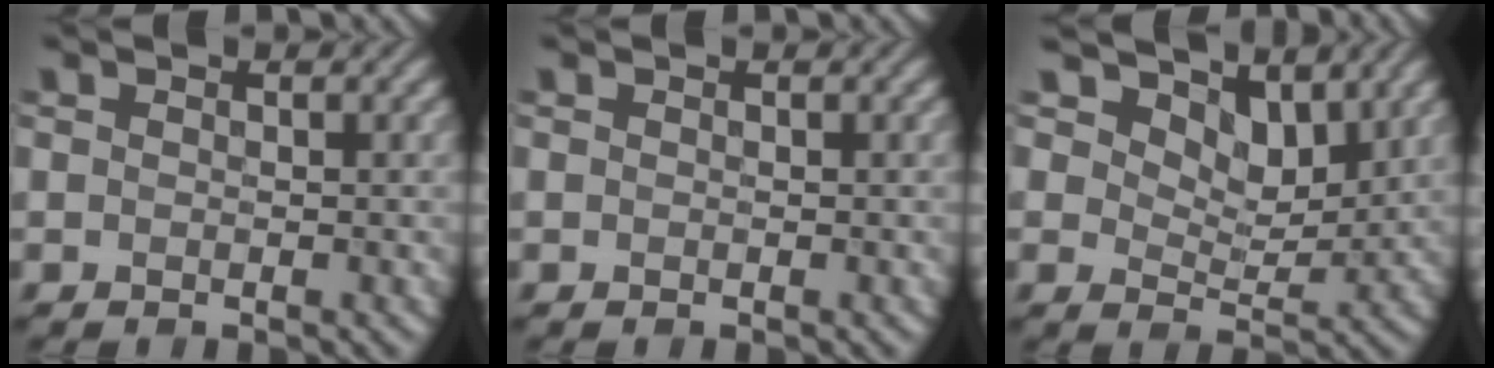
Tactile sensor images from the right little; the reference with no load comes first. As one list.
[{"total": 0.0}, {"total": 5.6, "force": [4.1, 2.9, 2.5], "torque": [-0.050, -0.021, 0.073]}]